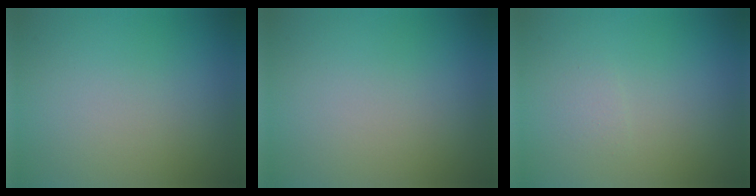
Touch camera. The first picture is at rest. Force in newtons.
{"total": 0.0}
{"total": 0.7, "press": 0.7, "slide": 0.0}